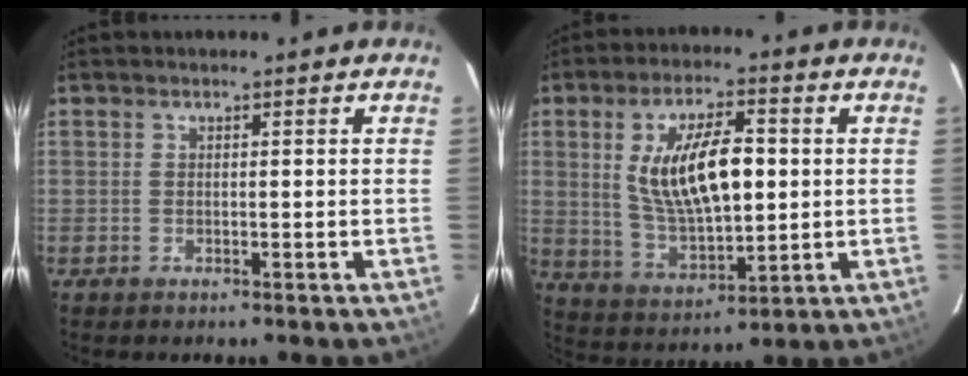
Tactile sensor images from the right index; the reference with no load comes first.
{"total": 14.8, "force": [2.1, 6.1, 13.4], "torque": [-0.248, 0.000, 0.051]}